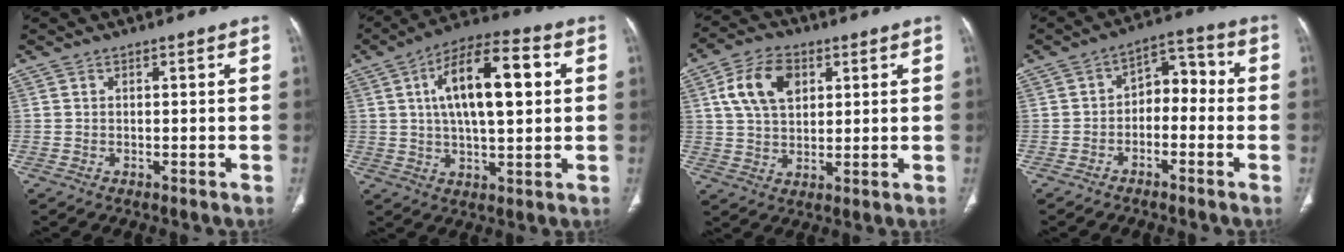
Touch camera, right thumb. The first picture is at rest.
{"total": 16.3, "force": [3.5, 6.6, 14.5], "torque": [-0.231, 0.014, 0.052]}
{"total": 10.6, "force": [3.6, 6.8, 7.3], "torque": [-0.120, 0.000, 0.064]}
{"total": 7.3, "force": [-2.0, 5.1, 4.9], "torque": [-0.045, 0.047, -0.044]}